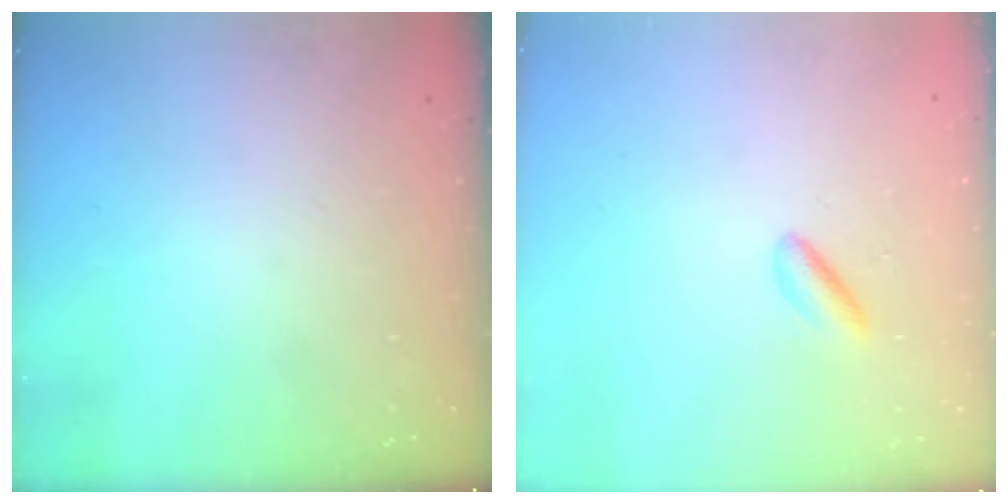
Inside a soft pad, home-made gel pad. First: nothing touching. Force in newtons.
{"total": 2.8, "press": 2.7, "slide": 0.8}